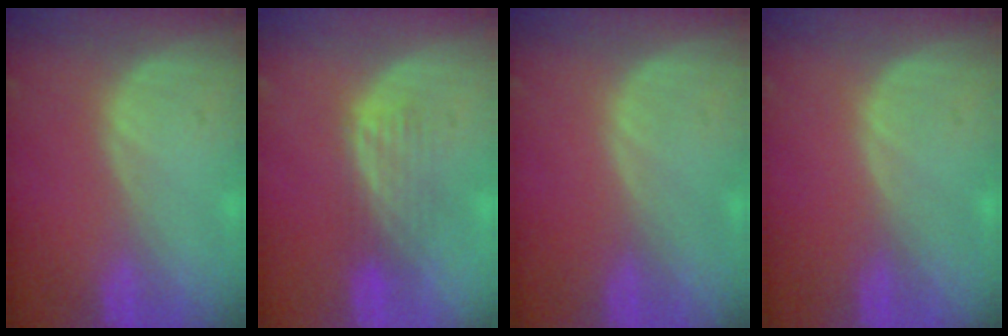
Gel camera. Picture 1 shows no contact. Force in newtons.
{"total": 4.3, "press": 3.7, "slide": 2.3}
{"total": 0.0}
{"total": 0.0}